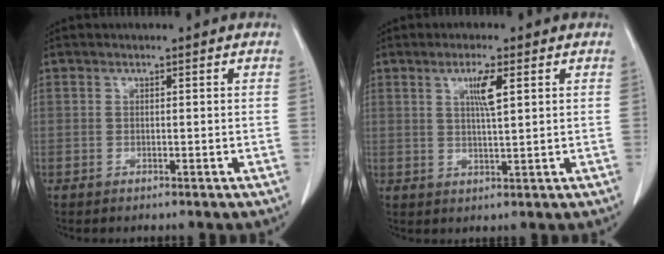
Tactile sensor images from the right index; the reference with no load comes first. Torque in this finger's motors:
{"motor_torque": [0.32, 0.18, 0.10, 0.07]}